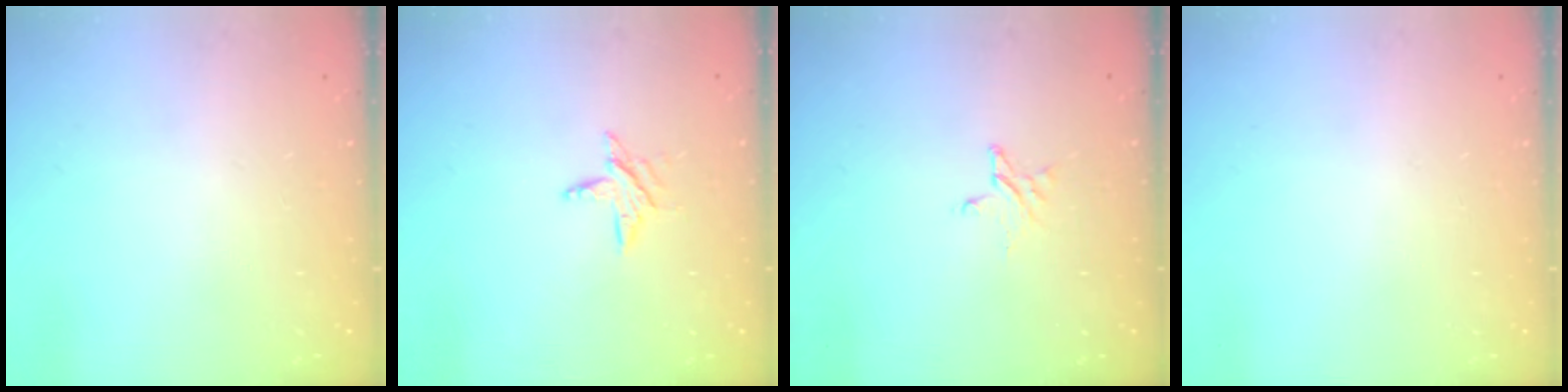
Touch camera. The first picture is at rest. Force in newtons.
{"total": 5.3, "press": 5.2, "slide": 0.6}
{"total": 3.8, "press": 3.8, "slide": 0.3}
{"total": 0.0}